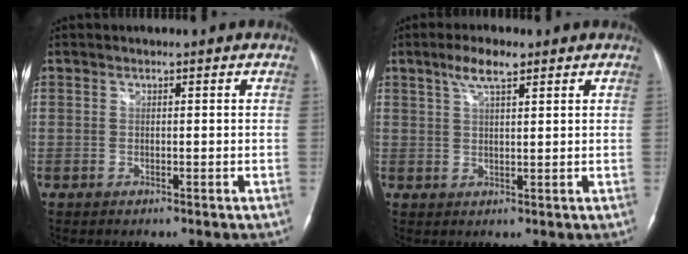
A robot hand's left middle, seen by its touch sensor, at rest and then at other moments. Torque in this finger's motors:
{"motor_torque": [0.95, -0.14, 0.45, 0.11]}